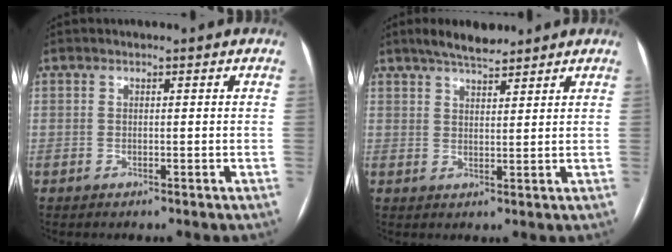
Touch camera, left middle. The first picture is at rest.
{"total": 5.6, "force": [4.7, 1.3, 2.7], "torque": [-0.050, 0.013, 0.080]}